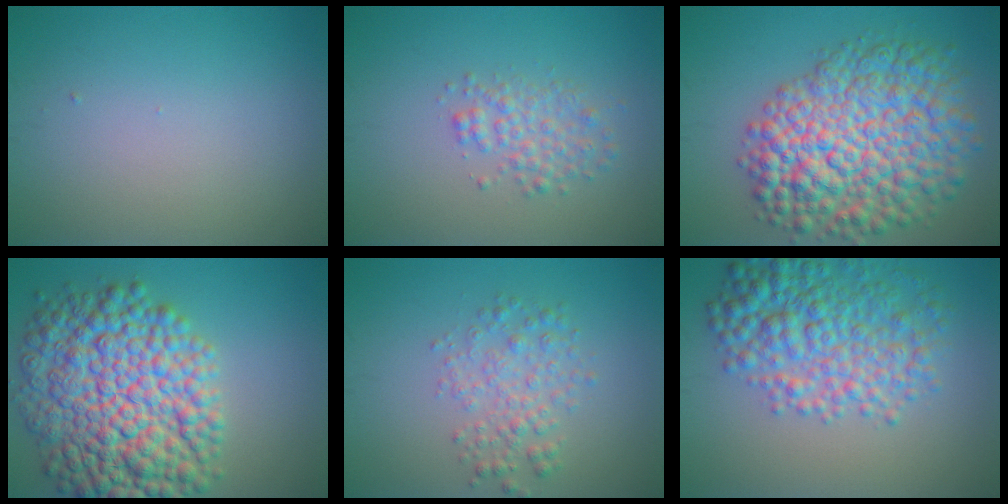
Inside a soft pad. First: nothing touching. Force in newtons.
{"total": 2.5, "press": 2.5, "slide": 0.0}
{"total": 11.8, "press": 11.8, "slide": 0.4}
{"total": 12.9, "press": 12.9, "slide": 0.1}
{"total": 2.8, "press": 2.8, "slide": 0.0}
{"total": 6.9, "press": 6.9, "slide": 0.2}